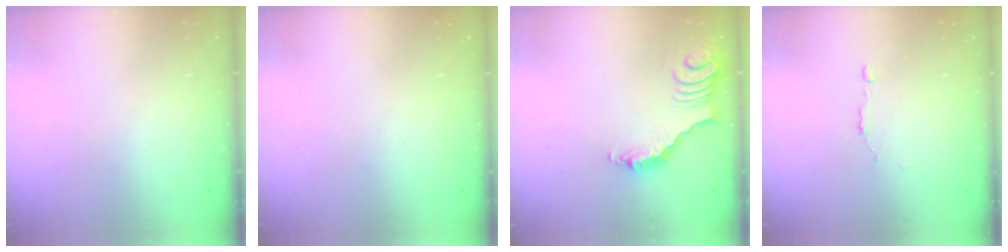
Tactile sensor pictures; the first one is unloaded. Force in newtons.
{"total": 0.0}
{"total": 3.8, "press": 3.7, "slide": 0.7}
{"total": 3.3, "press": 3.2, "slide": 0.8}